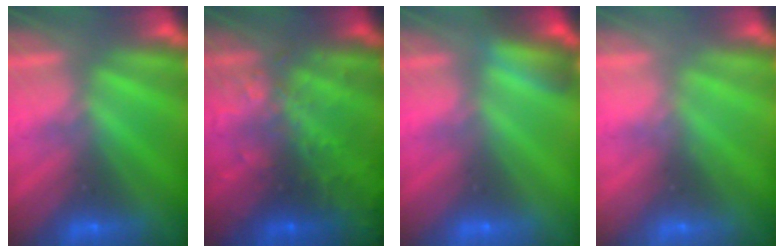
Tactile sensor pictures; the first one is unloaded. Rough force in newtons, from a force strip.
{"total": 6.7}
{"total": 2.7}
{"total": 2.3}